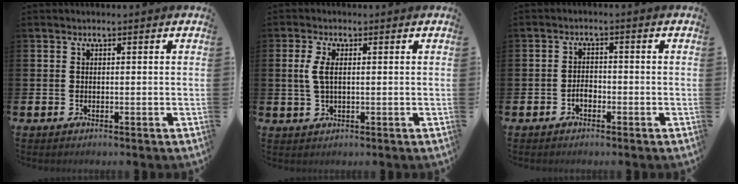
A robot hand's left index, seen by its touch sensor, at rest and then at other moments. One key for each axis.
{"total": 3.1, "fx": 0.8, "fy": 1.4, "fz": 2.6, "tx": -0.064, "ty": 0.011, "tz": 0.014}
{"total": 1.8, "fx": -0.9, "fy": 1.1, "fz": 1.1, "tx": -0.019, "ty": 0.003, "tz": -0.020}